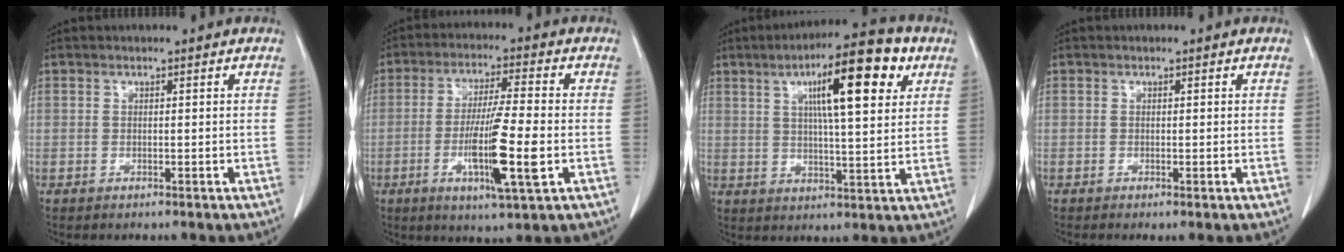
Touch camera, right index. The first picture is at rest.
{"total": 11.6, "force": [-3.0, 0.2, 11.2], "torque": [-0.204, -0.018, -0.057]}
{"total": 14.0, "force": [5.8, 2.2, 12.5], "torque": [-0.196, 0.016, 0.085]}
{"total": 0.5, "force": [-0.1, 0.0, 0.5], "torque": [-0.010, -0.001, -0.002]}